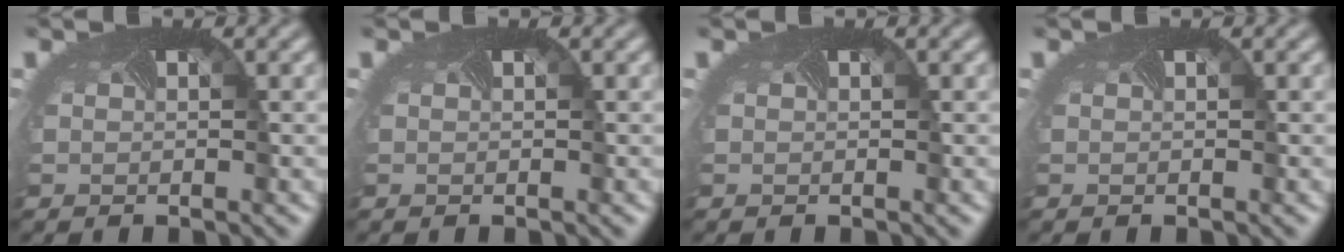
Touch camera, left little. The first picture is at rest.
{"total": 0.0}
{"total": 0.0}
{"total": 0.0}